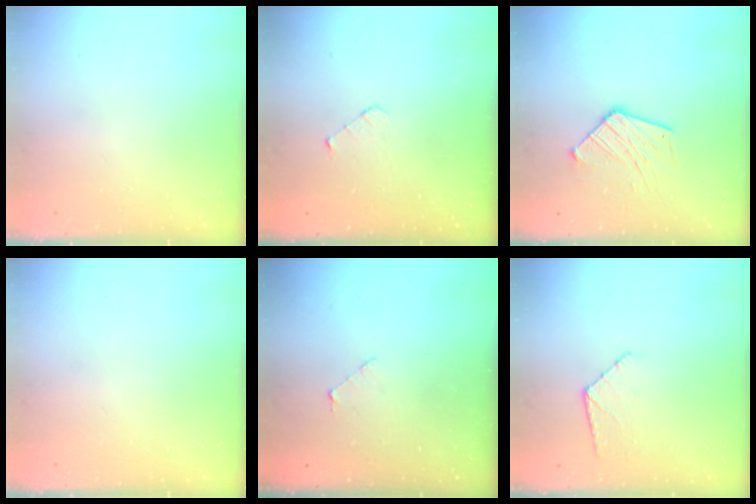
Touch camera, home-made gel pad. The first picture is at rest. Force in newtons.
{"total": 3.1, "press": 3.1, "slide": 0.3}
{"total": 11.1, "press": 11.0, "slide": 0.9}
{"total": 0.0}
{"total": 1.9, "press": 1.9, "slide": 0.2}
{"total": 6.4, "press": 6.4, "slide": 0.6}